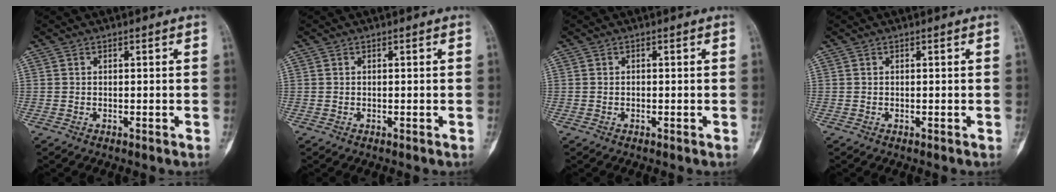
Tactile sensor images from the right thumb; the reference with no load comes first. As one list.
[{"total": 0.0}, {"total": 0.0}, {"total": 0.0}]